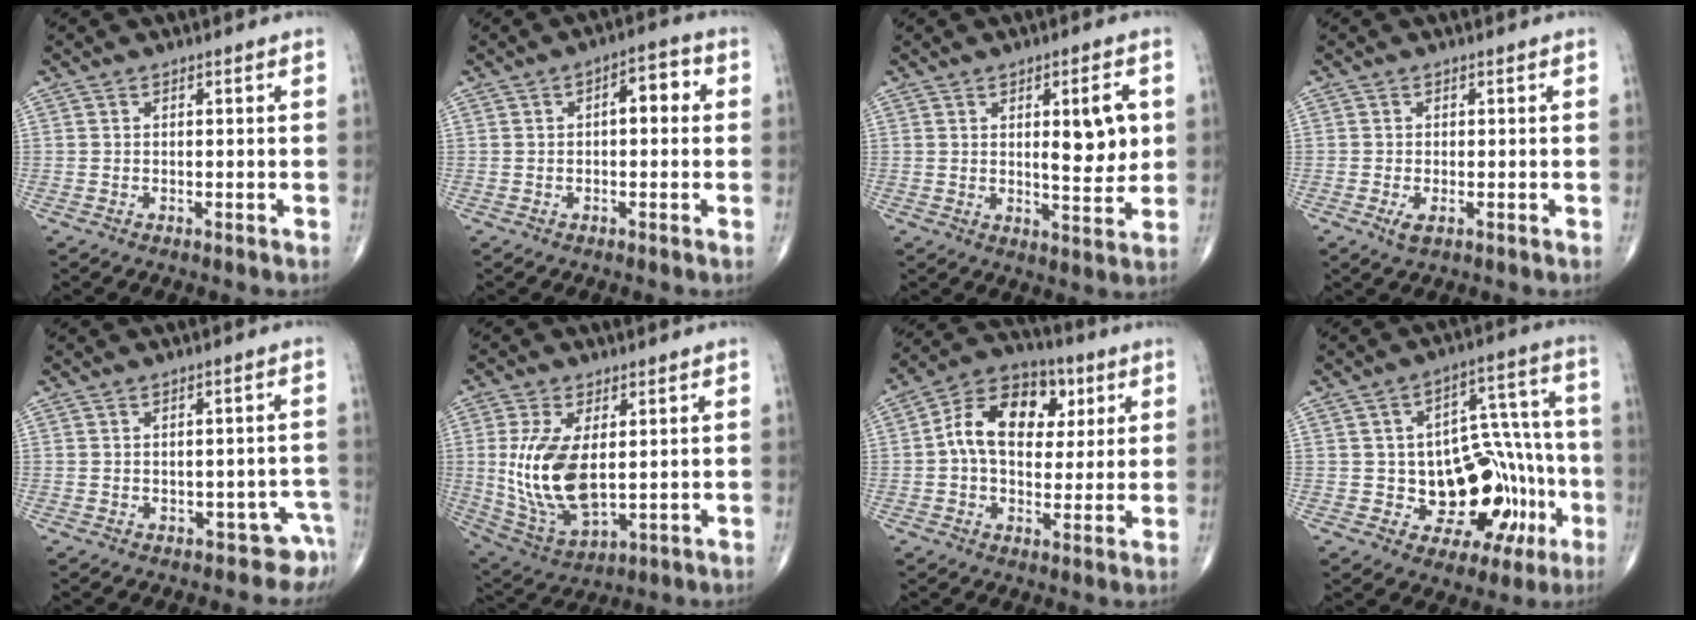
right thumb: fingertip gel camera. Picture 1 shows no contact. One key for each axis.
{"total": 5.3, "fx": 0.7, "fy": 2.5, "fz": 4.6, "tx": -0.049, "ty": 0.020, "tz": 0.002}
{"total": 9.1, "fx": 1.9, "fy": 3.0, "fz": 8.4, "tx": -0.104, "ty": -0.017, "tz": 0.030}
{"total": 1.9, "fx": -0.7, "fy": 0.7, "fz": 1.6, "tx": -0.036, "ty": -0.004, "tz": -0.012}
{"total": 3.7, "fx": -2.4, "fy": 2.6, "fz": 1.2, "tx": 0.016, "ty": 0.035, "tz": -0.028}
{"total": 14.2, "fx": 1.2, "fy": 7.1, "fz": 12.2, "tx": -0.247, "ty": -0.017, "tz": 0.040}
{"total": 14.8, "fx": 3.2, "fy": 9.9, "fz": 10.5, "tx": -0.146, "ty": 0.013, "tz": 0.043}
{"total": 19.7, "fx": -5.0, "fy": 12.2, "fz": 14.6, "tx": -0.129, "ty": 0.042, "tz": -0.054}